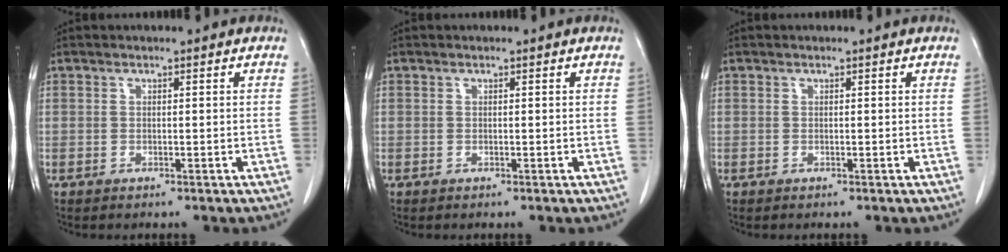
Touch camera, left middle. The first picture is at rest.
{"total": 0.0}
{"total": 0.0}